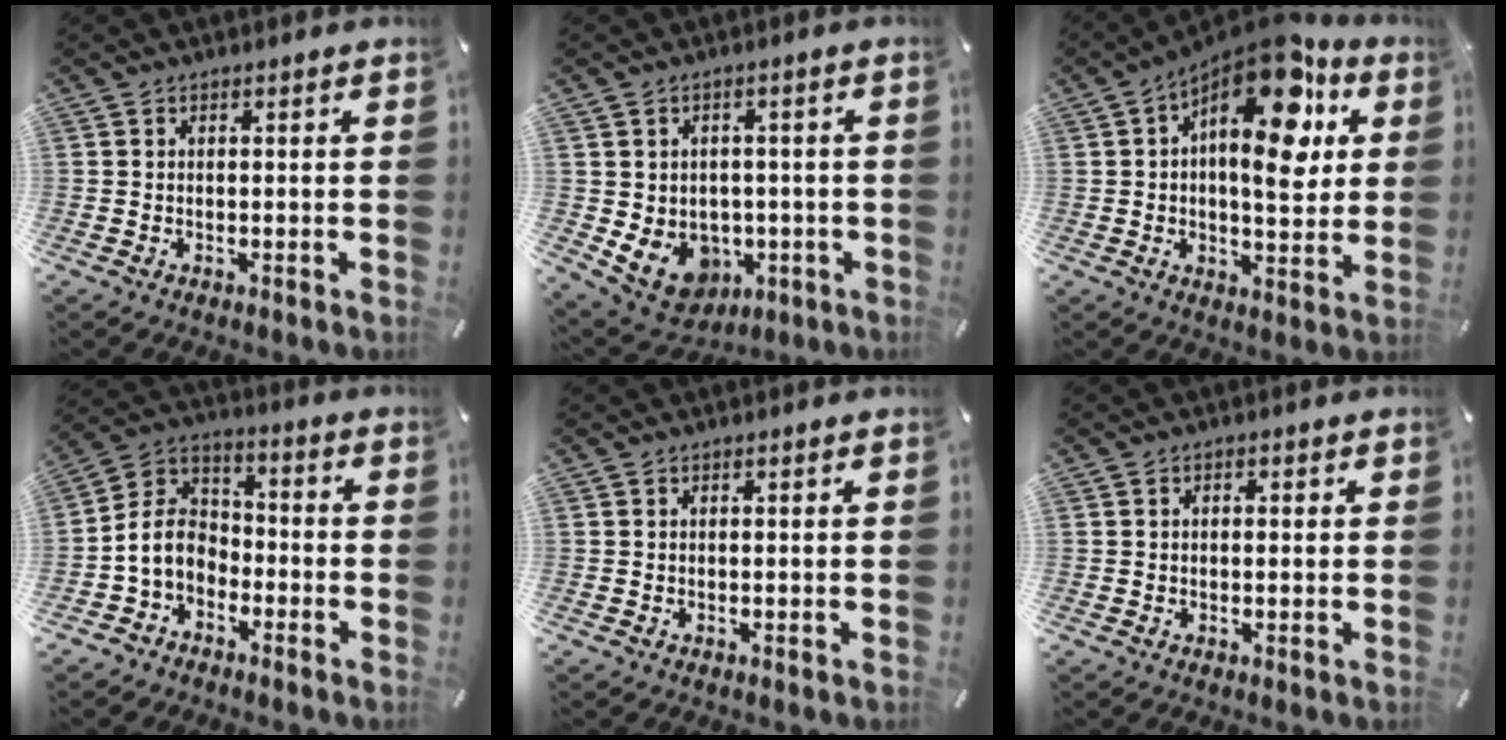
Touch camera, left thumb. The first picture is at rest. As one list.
[{"total": 8.6, "force": [-1.4, 7.6, 3.6], "torque": [-0.063, -0.009, -0.023]}, {"total": 17.8, "force": [8.5, 7.6, 13.7], "torque": [-0.208, -0.058, 0.137]}, {"total": 8.0, "force": [-3.5, 6.4, 3.3], "torque": [-0.094, 0.019, -0.072]}, {"total": 0.0}, {"total": 1.3, "force": [-0.1, 0.9, 0.9], "torque": [-0.016, 0.005, -0.003]}]